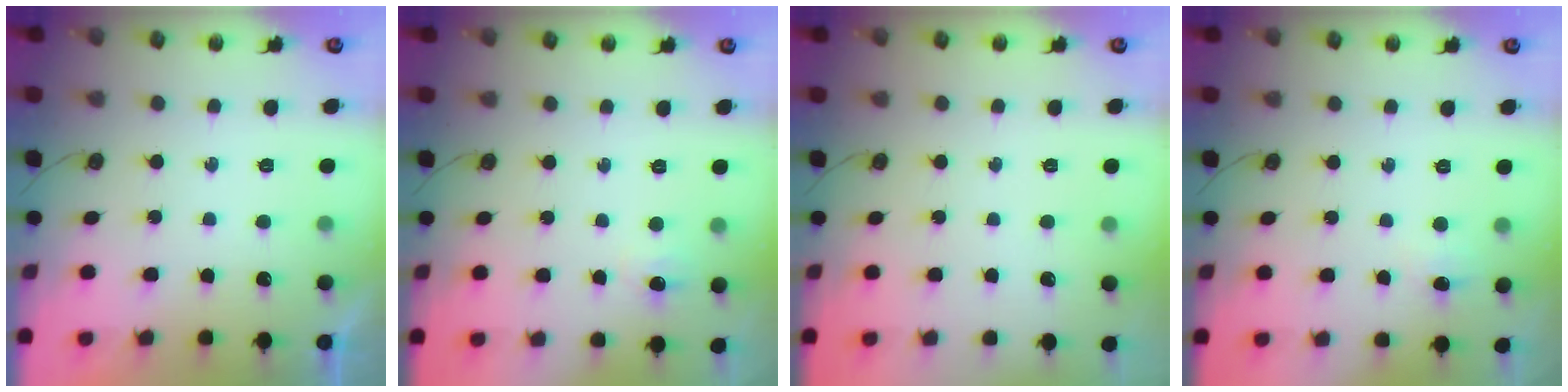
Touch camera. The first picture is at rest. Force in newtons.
{"total": 3.6, "press": 3.5, "slide": 0.8}
{"total": 0.0}
{"total": 13.5, "press": 4.4, "slide": 12.8}